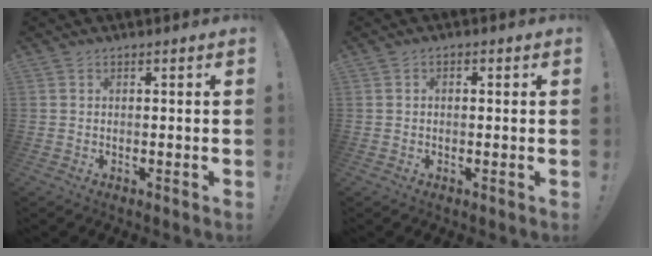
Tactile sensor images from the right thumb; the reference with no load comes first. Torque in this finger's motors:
{"motor_torque": [-0.05, -0.15, -0.05, 0.17, -0.02]}